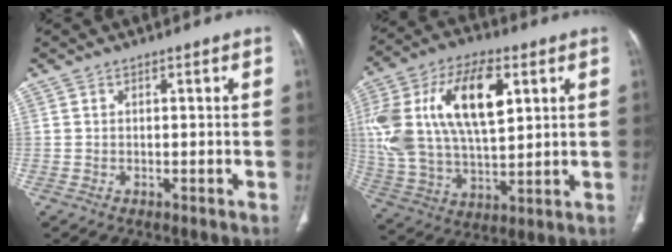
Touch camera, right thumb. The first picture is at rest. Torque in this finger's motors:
{"motor_torque": [2.31, 2.70, 2.25, 0.40, 0.29]}